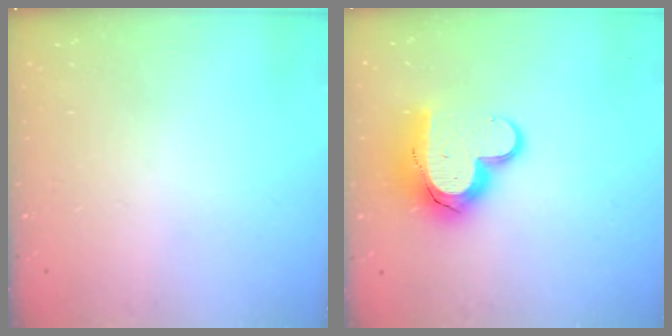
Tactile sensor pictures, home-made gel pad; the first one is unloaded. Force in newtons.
{"total": 14.1, "press": 14.0, "slide": 1.2}